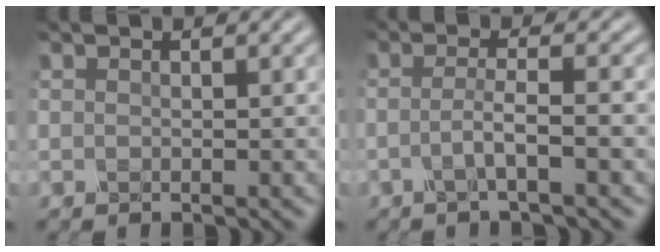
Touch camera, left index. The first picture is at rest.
{"total": 3.0, "force": [-1.4, 0.5, 2.6], "torque": [-0.042, 0.001, -0.036]}